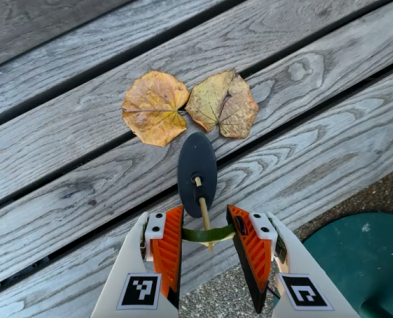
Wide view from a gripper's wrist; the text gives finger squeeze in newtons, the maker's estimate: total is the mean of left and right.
{"total": 9.6, "left": 9.3, "right": 9.8}